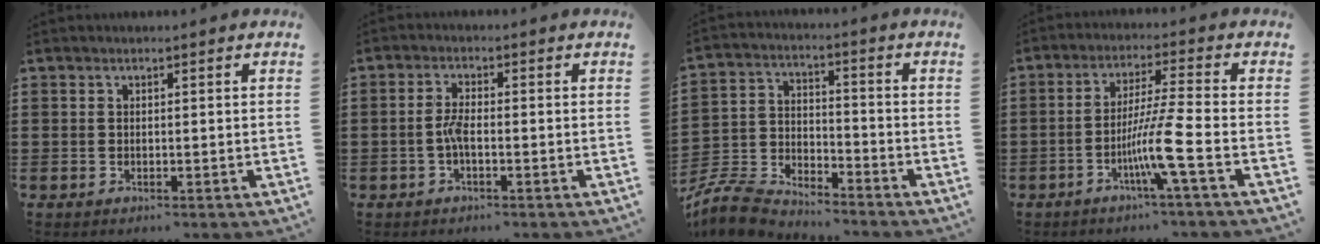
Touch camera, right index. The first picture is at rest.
{"total": 2.8, "force": [-0.9, 0.6, 2.6], "torque": [-0.063, -0.002, -0.021]}
{"total": 7.1, "force": [-6.9, 1.2, 1.3], "torque": [-0.050, 0.002, -0.143]}
{"total": 8.5, "force": [-3.6, -0.6, 7.6], "torque": [-0.147, -0.012, -0.070]}